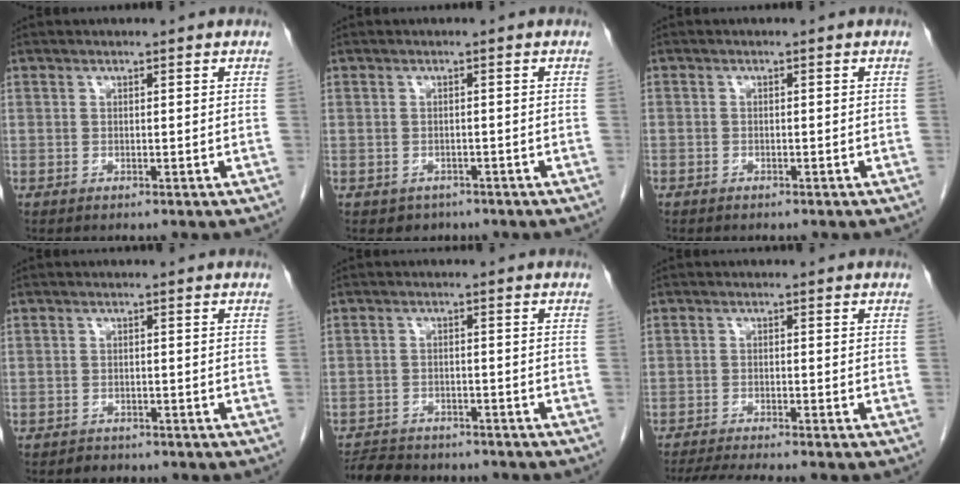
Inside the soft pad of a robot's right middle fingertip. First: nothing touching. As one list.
[{"total": 2.1, "force": [-1.4, 1.6, 0.2], "torque": [-0.010, 0.005, -0.015]}, {"total": 0.7, "force": [-0.5, 0.4, 0.1], "torque": [-0.006, 0.003, -0.009]}, {"total": 1.6, "force": [-1.3, 0.9, 0.1], "torque": [-0.009, 0.001, -0.019]}, {"total": 8.5, "force": [-7.6, 2.8, 2.3], "torque": [-0.044, -0.001, -0.109]}, {"total": 6.3, "force": [-5.6, -0.7, 2.8], "torque": [-0.044, -0.018, -0.093]}]